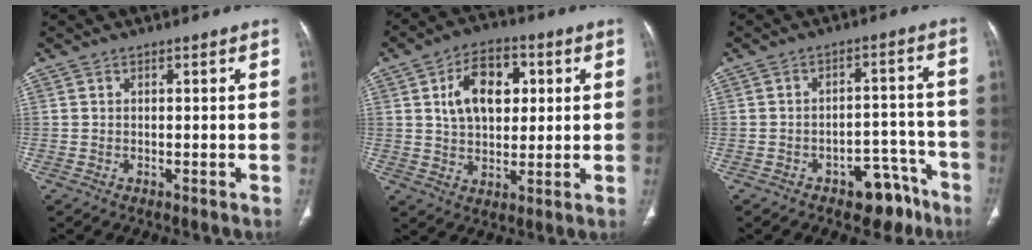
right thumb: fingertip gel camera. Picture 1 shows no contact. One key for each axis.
{"total": 12.1, "fx": 3.1, "fy": 7.8, "fz": 8.7, "tx": -0.111, "ty": 0.002, "tz": 0.050}
{"total": 8.6, "fx": -5.7, "fy": 5.1, "fz": 3.9, "tx": -0.019, "ty": 0.062, "tz": -0.074}